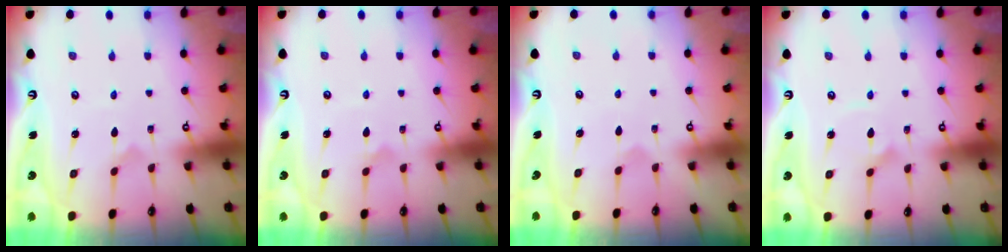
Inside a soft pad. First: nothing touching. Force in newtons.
{"total": 4.0, "press": 4.0, "slide": 0.3}
{"total": 2.5, "press": 2.5, "slide": 0.1}
{"total": 2.6, "press": 2.6, "slide": 0.3}